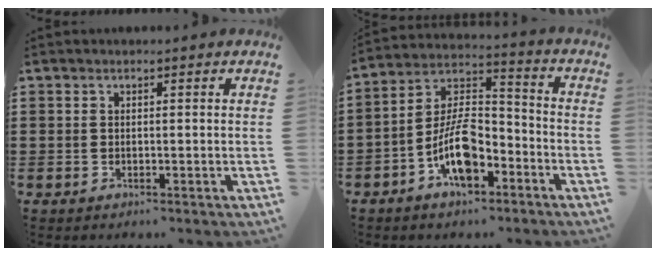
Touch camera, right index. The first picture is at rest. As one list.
[{"total": 9.9, "force": [-5.1, 4.6, 7.2], "torque": [-0.156, 0.006, -0.097]}]